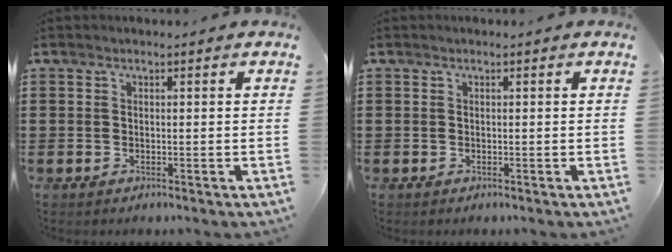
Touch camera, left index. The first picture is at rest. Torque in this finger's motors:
{"motor_torque": [0.00, 0.00, 0.00, 0.00]}